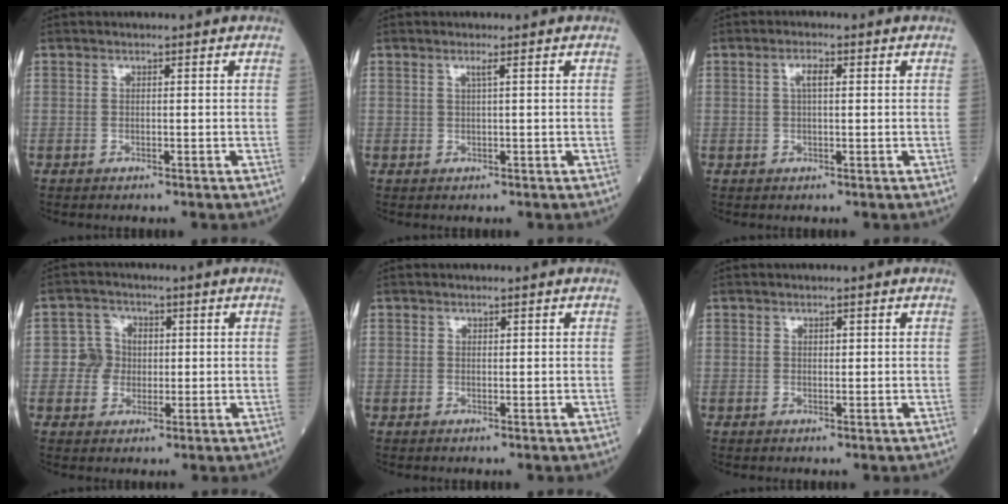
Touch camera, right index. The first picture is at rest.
{"total": 1.1, "force": [0.4, -0.8, 0.7], "torque": [-0.021, -0.003, 0.009]}
{"total": 2.3, "force": [0.6, 0.7, 2.1], "torque": [-0.042, 0.006, 0.011]}
{"total": 4.3, "force": [0.0, 4.2, 1.0], "torque": [-0.008, 0.012, 0.000]}
{"total": 0.0}
{"total": 0.7, "force": [0.3, 0.5, 0.4], "torque": [-0.005, -0.001, 0.004]}